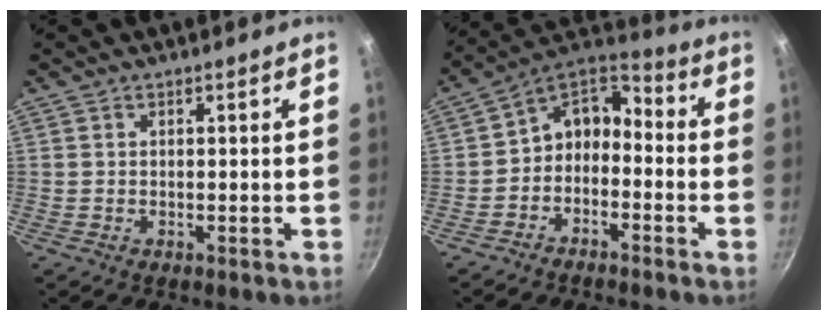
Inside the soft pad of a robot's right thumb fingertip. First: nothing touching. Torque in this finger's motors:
{"motor_torque": [0.15, 0.14, -0.06, 0.14, 0.15]}